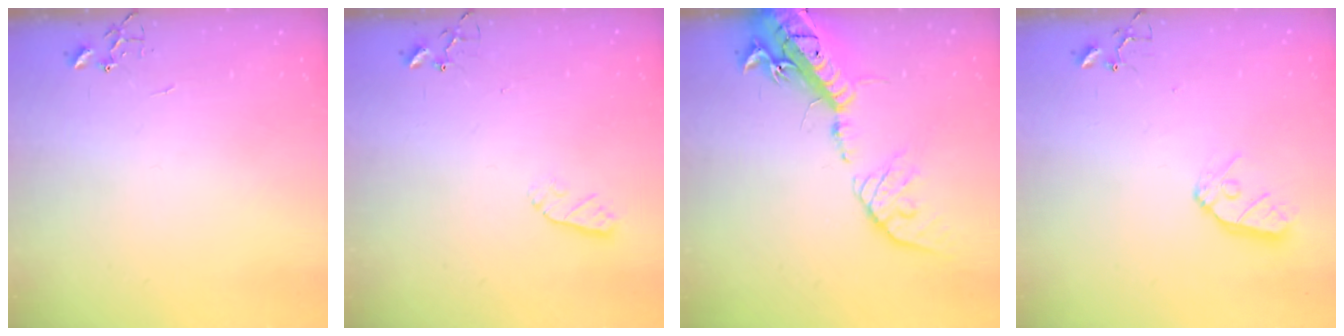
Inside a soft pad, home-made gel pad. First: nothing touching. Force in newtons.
{"total": 4.4, "press": 4.4, "slide": 0.6}
{"total": 21.1, "press": 20.7, "slide": 4.1}
{"total": 9.7, "press": 9.7, "slide": 0.9}